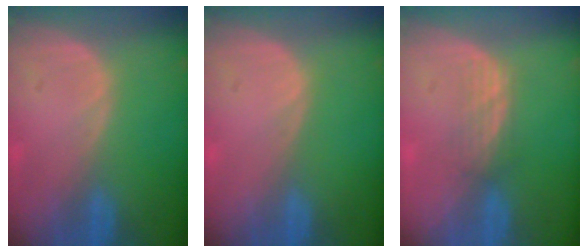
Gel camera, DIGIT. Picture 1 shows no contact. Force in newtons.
{"total": 0.0}
{"total": 2.8, "press": 2.6, "slide": 1.0}